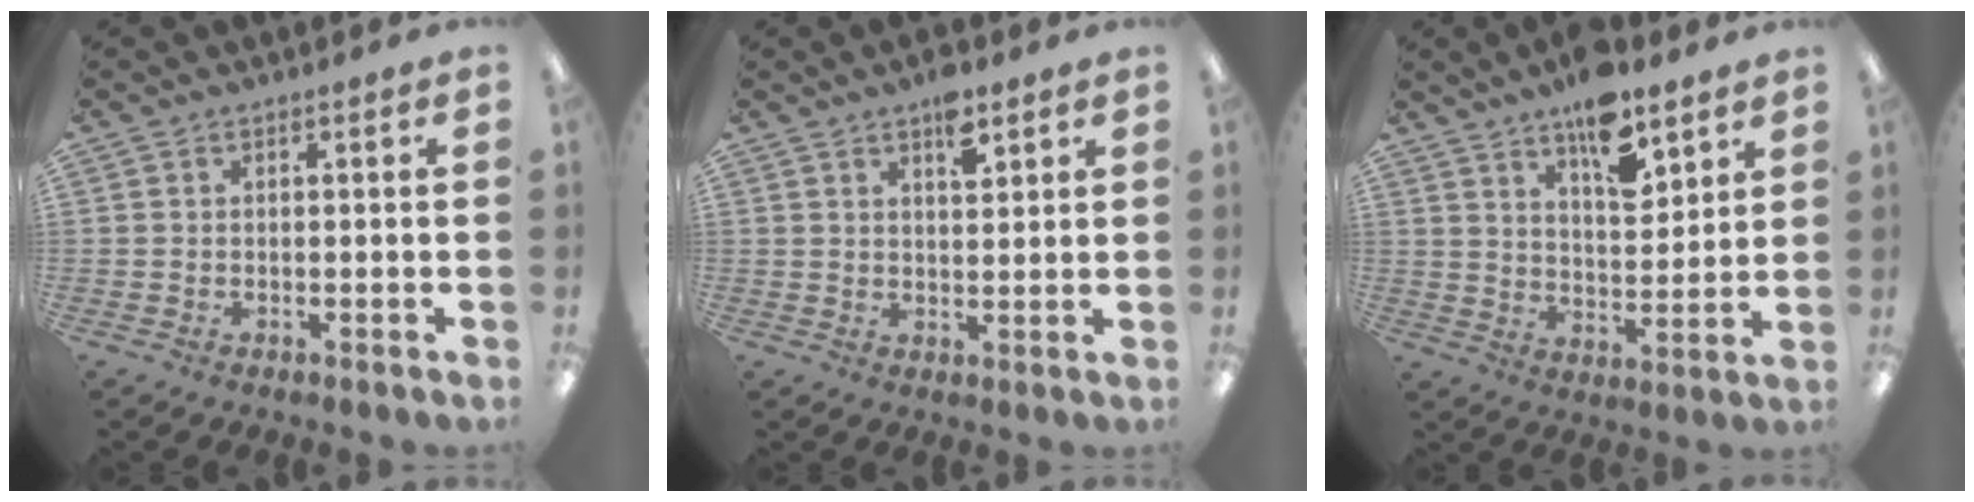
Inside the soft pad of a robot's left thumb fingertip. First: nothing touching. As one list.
[{"total": 6.0, "force": [4.0, 2.5, 3.7], "torque": [-0.041, -0.023, 0.063]}, {"total": 12.5, "force": [9.1, 4.8, 7.2], "torque": [-0.107, -0.051, 0.156]}]